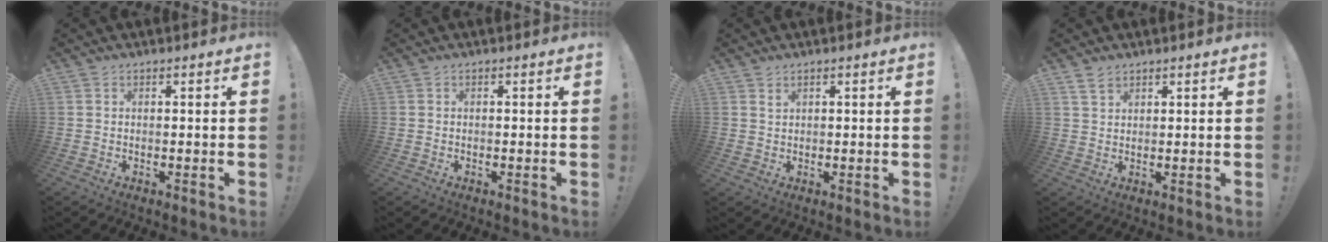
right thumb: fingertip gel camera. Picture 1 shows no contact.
{"total": 0.0}
{"total": 1.6, "force": [1.4, 0.7, 0.4], "torque": [-0.001, -0.005, 0.025]}
{"total": 3.2, "force": [2.4, 1.6, 1.3], "torque": [-0.021, -0.011, 0.044]}